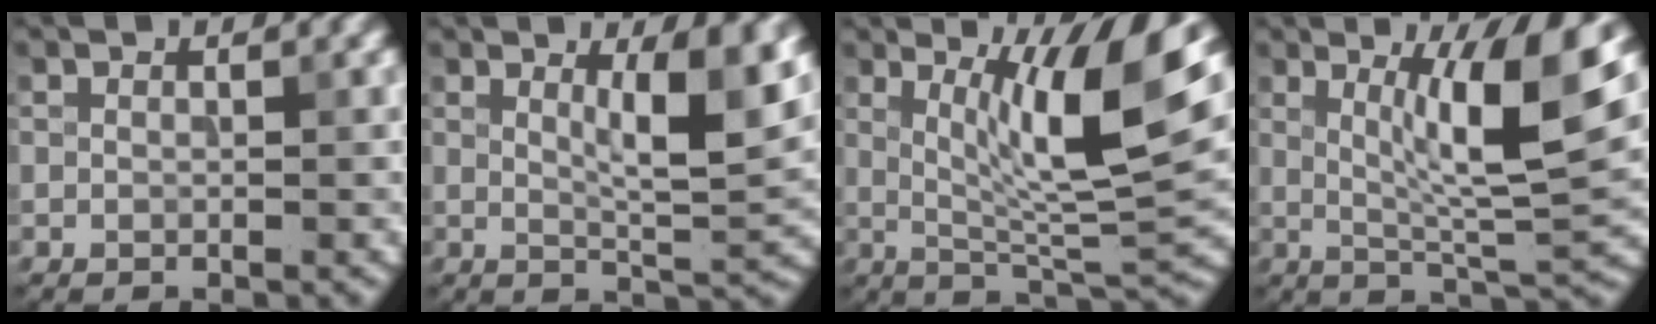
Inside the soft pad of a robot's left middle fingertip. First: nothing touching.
{"total": 5.8, "force": [2.0, 1.2, 5.3], "torque": [-0.078, -0.005, 0.034]}
{"total": 9.6, "force": [2.9, 1.8, 9.0], "torque": [-0.137, -0.012, 0.053]}
{"total": 8.3, "force": [2.5, 1.4, 7.8], "torque": [-0.120, -0.008, 0.046]}